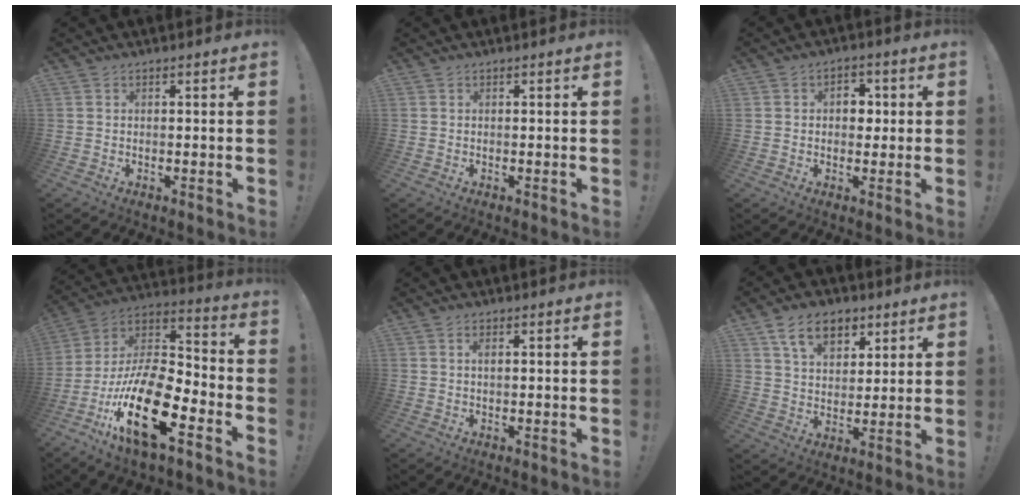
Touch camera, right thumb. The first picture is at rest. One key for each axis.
{"total": 0.0}
{"total": 5.5, "fx": 0.3, "fy": 4.5, "fz": 3.1, "tx": -0.034, "ty": 0.007, "tz": 0.000}
{"total": 21.8, "fx": -10.2, "fy": 8.3, "fz": 17.4, "tx": -0.353, "ty": 0.050, "tz": -0.172}
{"total": 1.2, "fx": 0.5, "fy": 0.4, "fz": 1.1, "tx": -0.030, "ty": 0.004, "tz": 0.010}
{"total": 11.3, "fx": 6.2, "fy": 7.4, "fz": 5.9, "tx": -0.099, "ty": -0.015, "tz": 0.118}